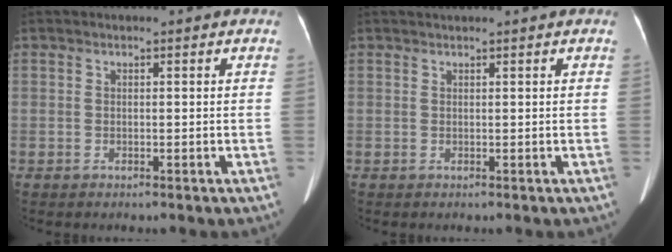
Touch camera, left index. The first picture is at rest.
{"total": 1.1, "force": [0.9, -0.3, 0.6], "torque": [-0.012, 0.015, 0.027]}